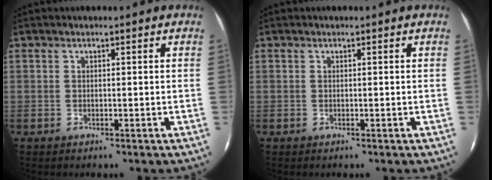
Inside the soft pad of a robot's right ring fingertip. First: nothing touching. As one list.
[{"total": 0.0}]